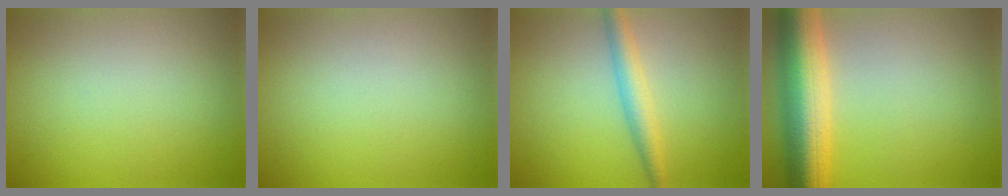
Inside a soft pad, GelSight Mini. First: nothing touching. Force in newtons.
{"total": 0.0}
{"total": 2.7, "press": 2.7, "slide": 0.0}
{"total": 8.9, "press": 8.9, "slide": 0.4}